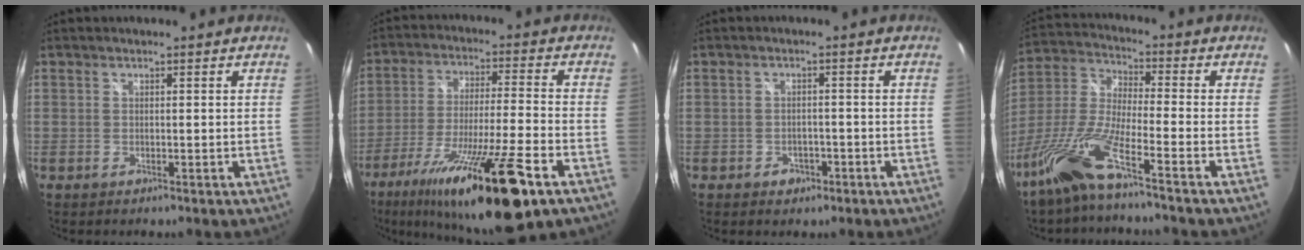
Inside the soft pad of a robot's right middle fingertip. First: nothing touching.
{"total": 22.3, "force": [-13.6, 1.8, 17.6], "torque": [-0.318, -0.051, -0.224]}
{"total": 3.1, "force": [-1.6, 2.5, 1.1], "torque": [-0.026, 0.001, -0.019]}
{"total": 11.3, "force": [-7.7, 0.3, 8.3], "torque": [-0.182, -0.004, -0.158]}